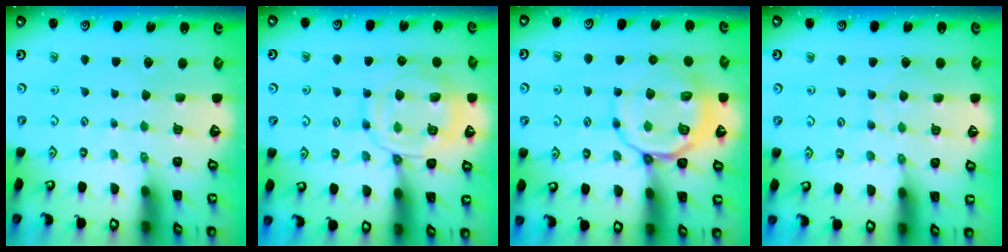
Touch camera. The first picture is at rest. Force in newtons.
{"total": 12.9, "press": 12.8, "slide": 1.3}
{"total": 12.6, "press": 12.5, "slide": 1.8}
{"total": 4.7, "press": 4.6, "slide": 0.6}